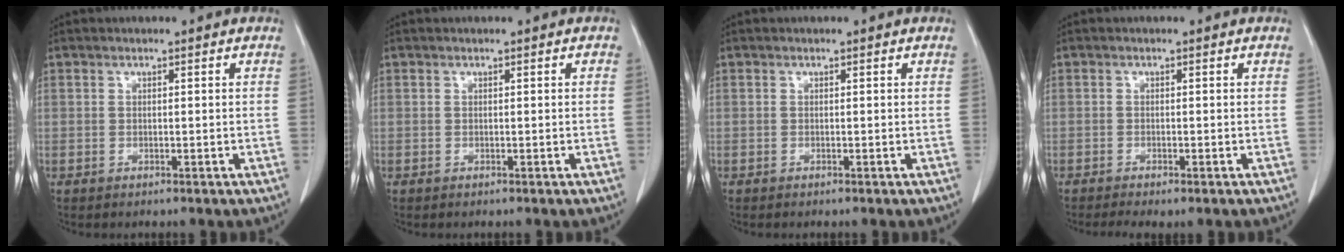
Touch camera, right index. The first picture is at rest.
{"total": 0.0}
{"total": 0.0}
{"total": 3.5, "force": [-2.7, 0.7, 2.1], "torque": [-0.025, -0.008, -0.035]}